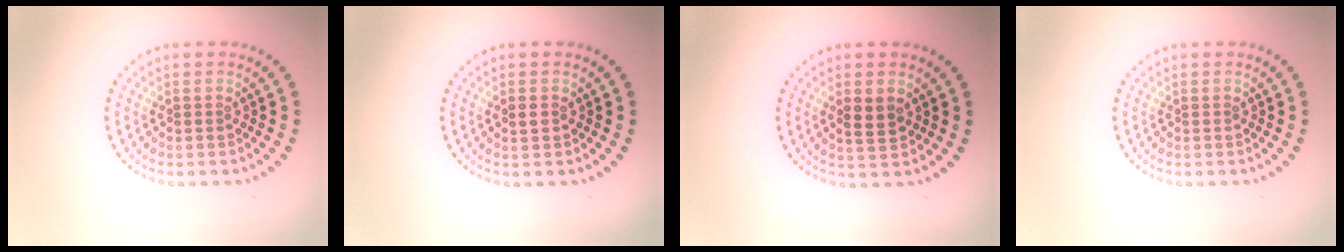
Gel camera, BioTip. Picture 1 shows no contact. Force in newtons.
{"total": 0.8, "press": 0.8, "slide": 0.1}
{"total": 2.0, "press": 2.0, "slide": 0.3}
{"total": 0.0}